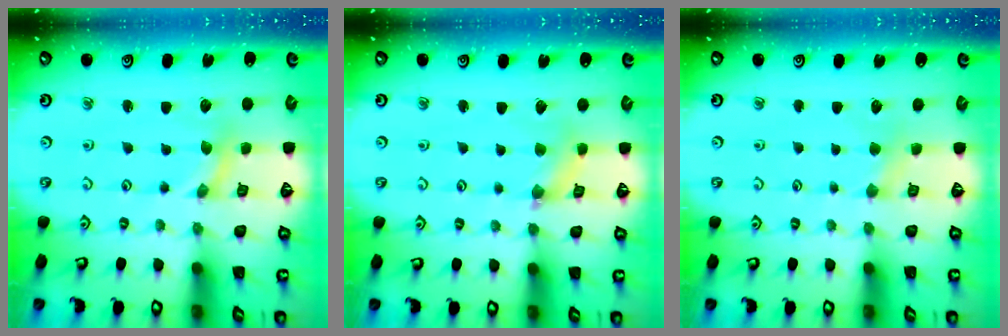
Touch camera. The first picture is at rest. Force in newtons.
{"total": 2.9, "press": 2.9, "slide": 0.3}
{"total": 3.0, "press": 3.0, "slide": 0.5}